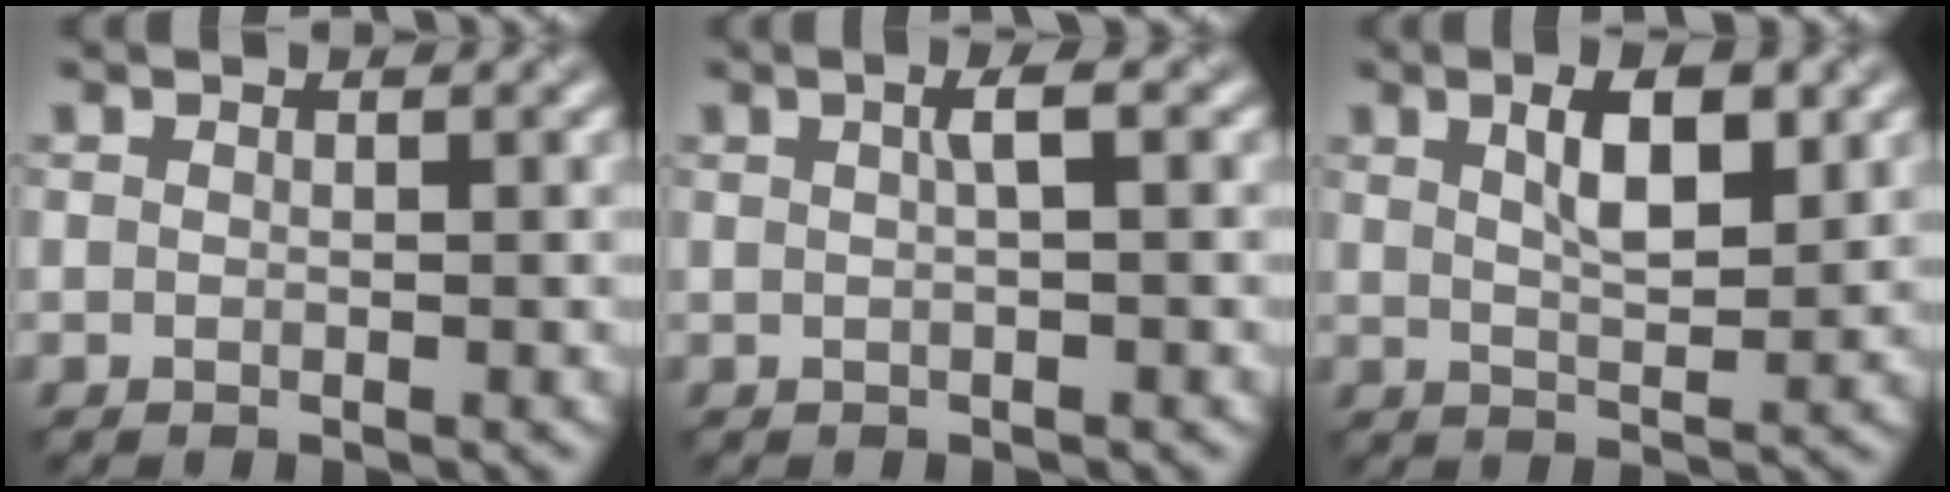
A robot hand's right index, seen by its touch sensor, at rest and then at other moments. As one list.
[{"total": 1.5, "force": [-0.1, 0.1, 1.5], "torque": [-0.027, 0.012, 0.006]}, {"total": 3.7, "force": [1.4, 0.9, 3.3], "torque": [-0.061, 0.008, 0.034]}]